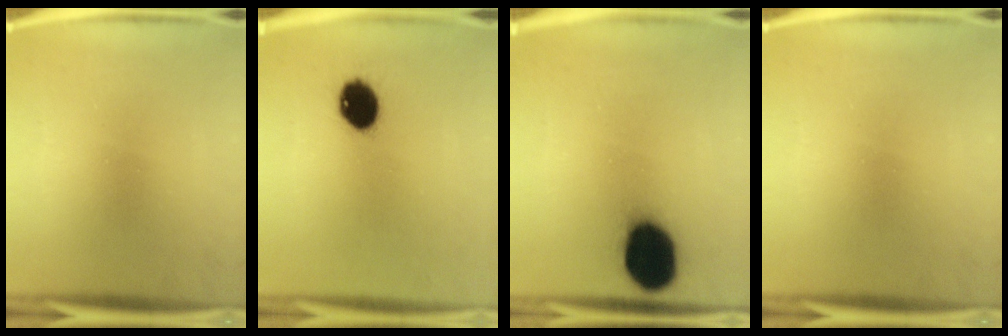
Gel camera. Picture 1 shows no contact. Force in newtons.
{"total": 9.1}
{"total": 18.5}
{"total": 0.0}